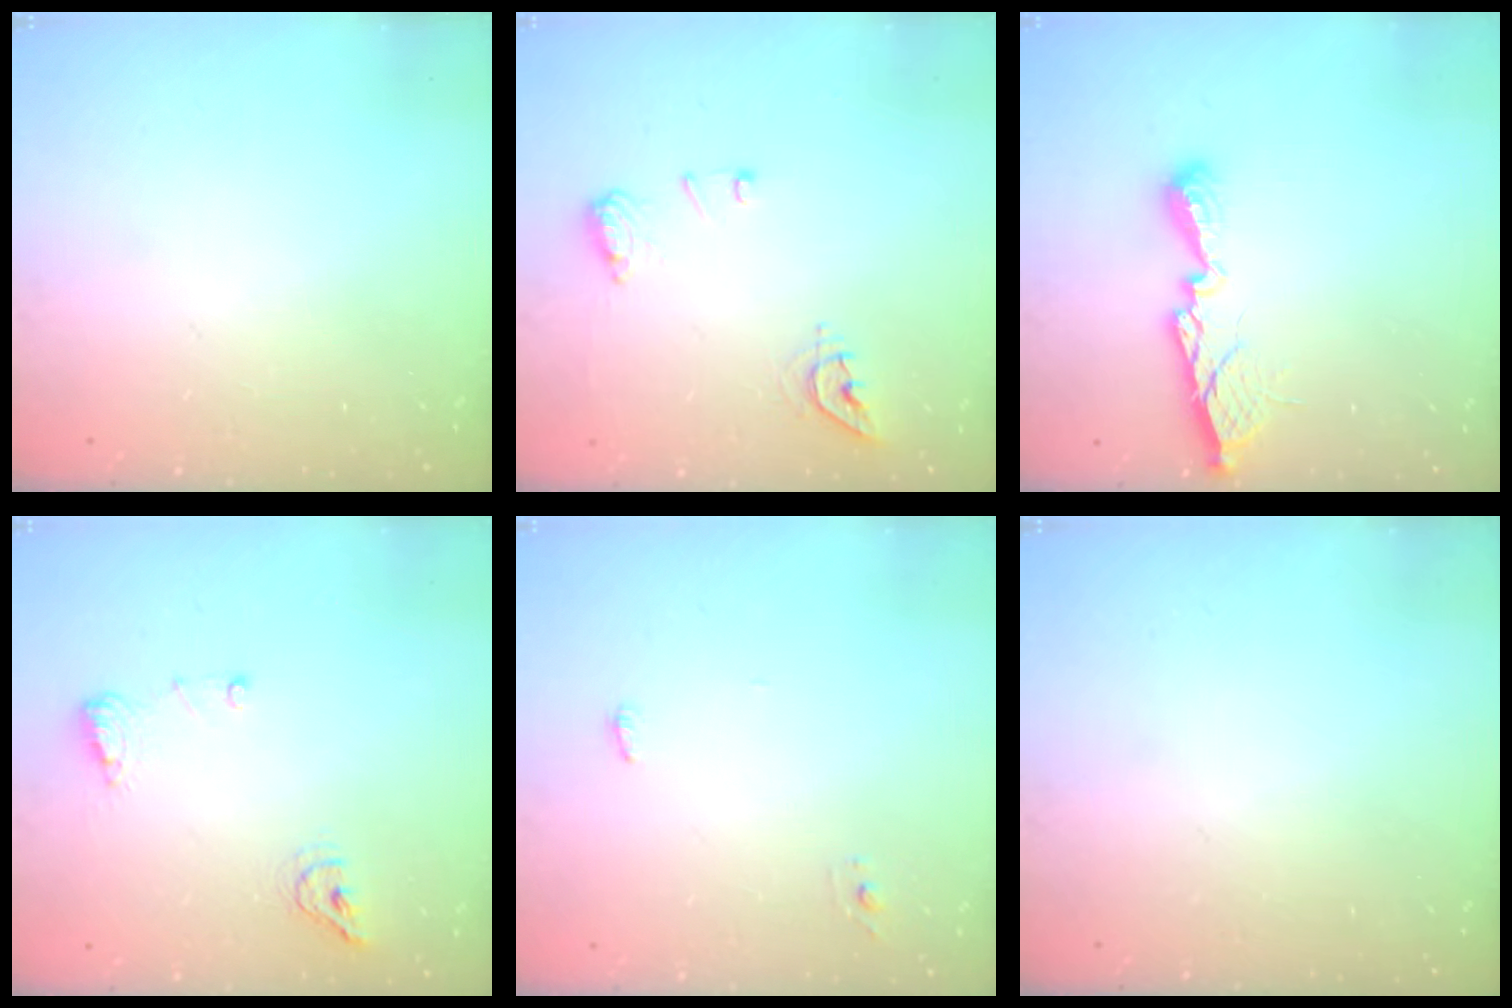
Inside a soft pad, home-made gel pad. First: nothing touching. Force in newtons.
{"total": 9.0, "press": 8.9, "slide": 0.9}
{"total": 11.0, "press": 11.0, "slide": 0.4}
{"total": 8.2, "press": 8.1, "slide": 1.5}
{"total": 7.6, "press": 3.8, "slide": 6.6}
{"total": 0.0}